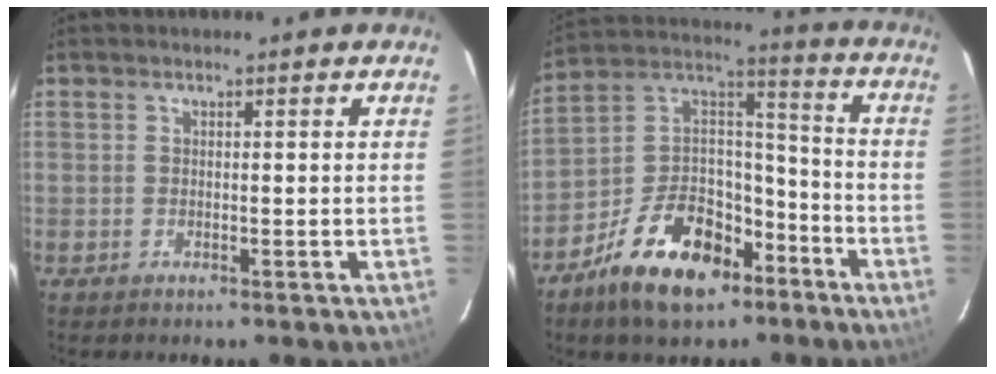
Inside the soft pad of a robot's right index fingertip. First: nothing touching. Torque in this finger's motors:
{"motor_torque": [1.14, -1.00, 0.55, 0.03]}